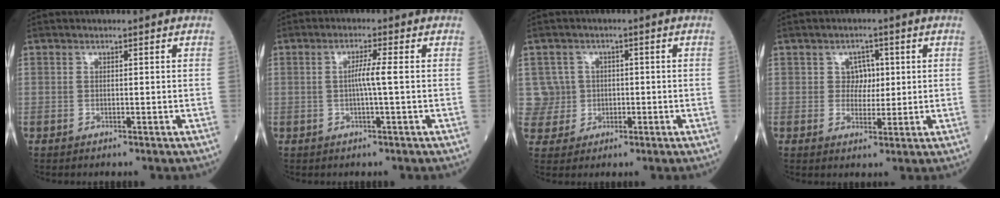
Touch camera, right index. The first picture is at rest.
{"total": 3.0, "force": [-0.1, -0.5, 3.0], "torque": [-0.054, 0.001, -0.003]}
{"total": 5.0, "force": [0.3, 4.9, -0.5], "torque": [0.020, 0.016, 0.011]}
{"total": 3.3, "force": [0.7, 2.7, 1.8], "torque": [-0.016, 0.003, 0.010]}